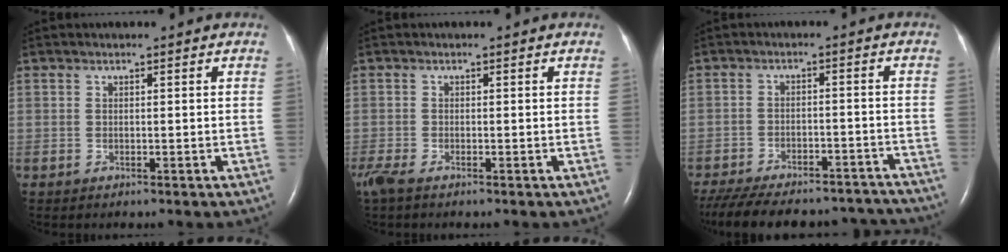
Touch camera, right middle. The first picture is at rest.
{"total": 3.1, "force": [-2.2, 0.9, 2.0], "torque": [-0.055, -0.012, -0.045]}
{"total": 22.3, "force": [-19.8, 6.6, 8.0], "torque": [-0.175, -0.016, -0.262]}